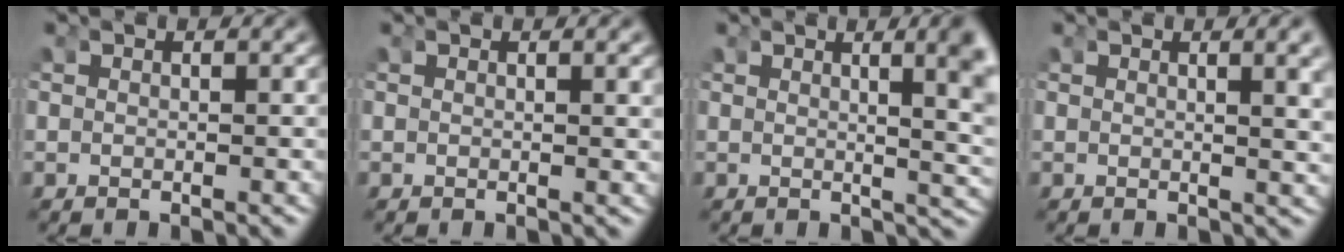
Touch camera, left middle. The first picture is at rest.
{"total": 0.6, "force": [0.3, -0.3, 0.4], "torque": [-0.004, 0.000, 0.005]}
{"total": 5.5, "force": [1.6, 1.2, 5.1], "torque": [-0.041, 0.011, 0.019]}
{"total": 2.6, "force": [1.2, -0.2, 2.3], "torque": [-0.020, 0.004, 0.016]}